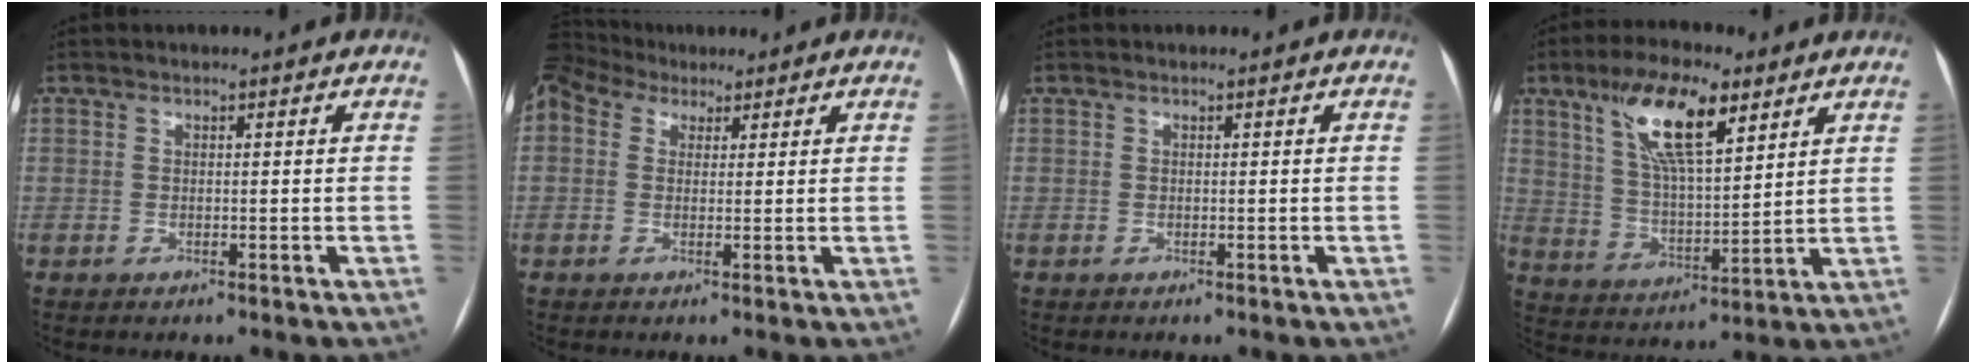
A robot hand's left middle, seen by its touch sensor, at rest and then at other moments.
{"total": 5.0, "force": [3.9, 3.1, 1.0], "torque": [-0.033, 0.037, 0.079]}
{"total": 0.0}
{"total": 13.2, "force": [7.3, 3.8, 10.3], "torque": [-0.196, 0.014, 0.137]}